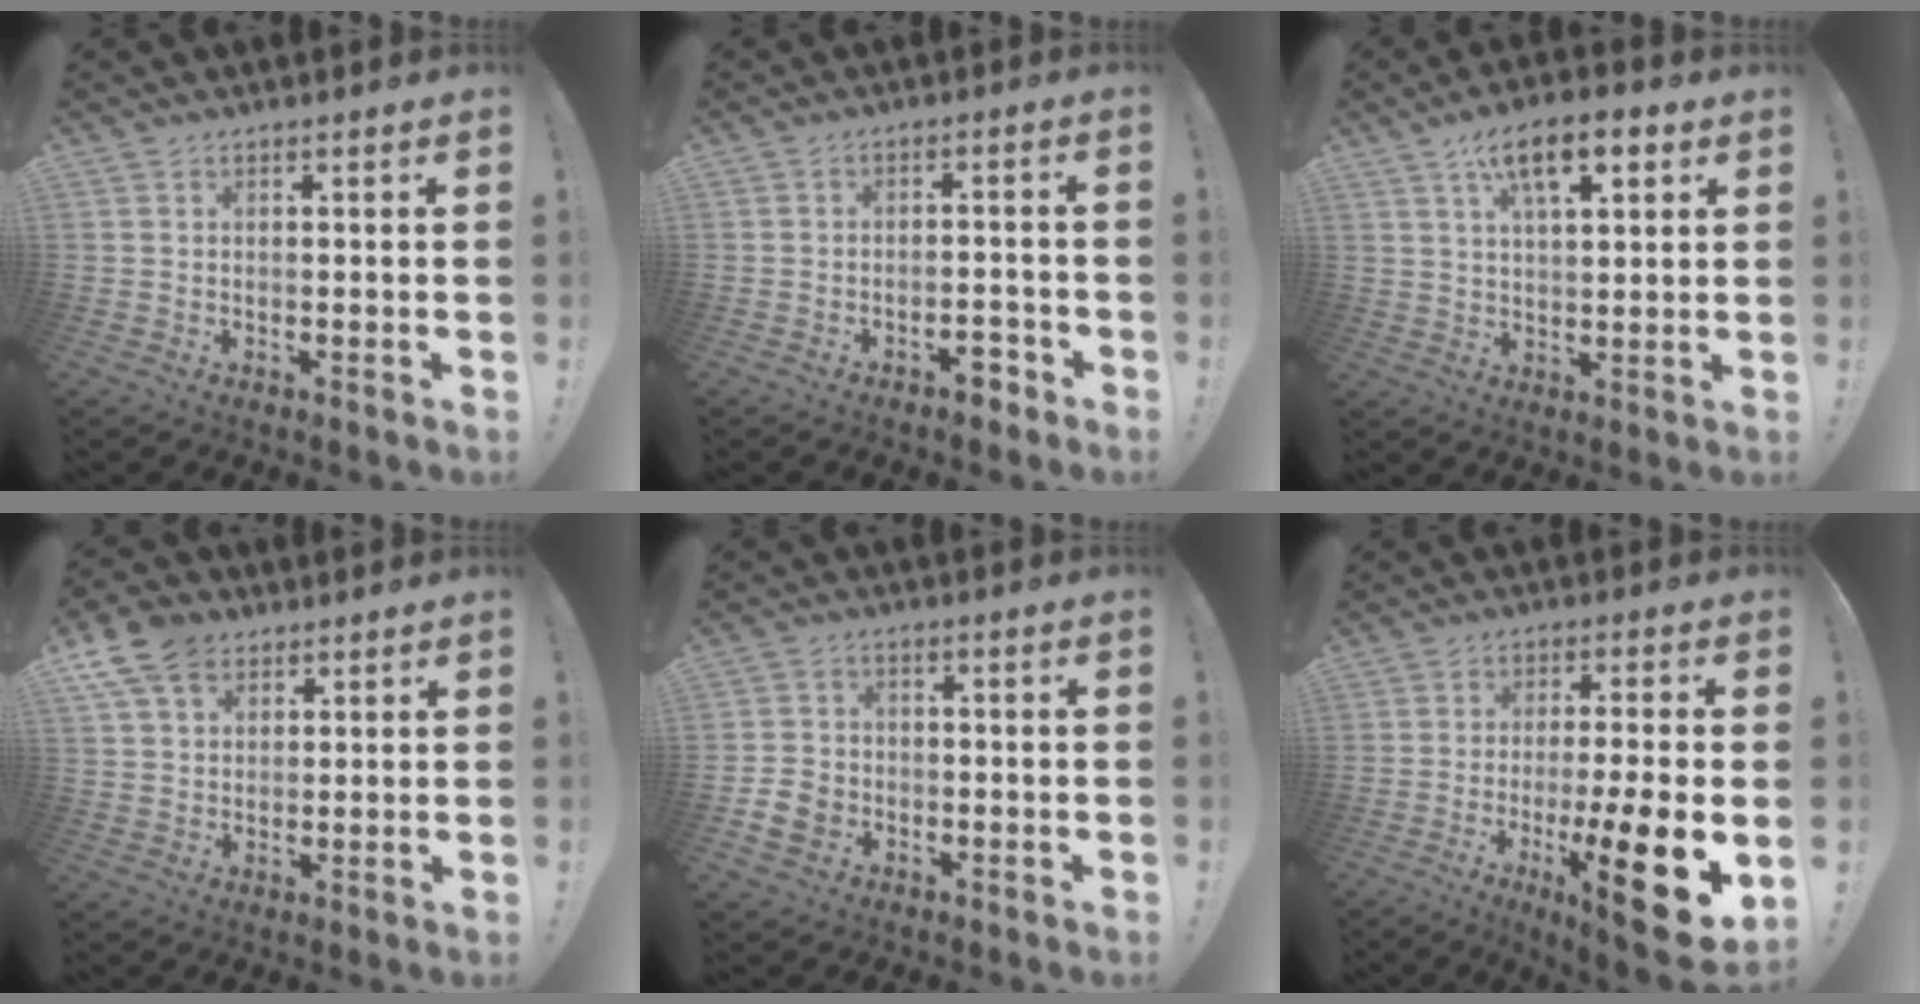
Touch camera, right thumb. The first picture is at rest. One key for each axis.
{"total": 4.0, "fx": -3.0, "fy": 1.5, "fz": 2.2, "tx": -0.029, "ty": 0.020, "tz": -0.052}
{"total": 11.5, "fx": 5.6, "fy": 4.8, "fz": 8.9, "tx": -0.138, "ty": -0.009, "tz": 0.095}
{"total": 10.8, "fx": 5.9, "fy": 7.4, "fz": 5.2, "tx": -0.085, "ty": -0.020, "tz": 0.118}
{"total": 6.9, "fx": -2.6, "fy": 5.5, "fz": 3.2, "tx": -0.064, "ty": 0.013, "tz": -0.046}
{"total": 15.9, "fx": -5.5, "fy": 2.1, "fz": 14.8, "tx": -0.225, "ty": 0.015, "tz": -0.078}